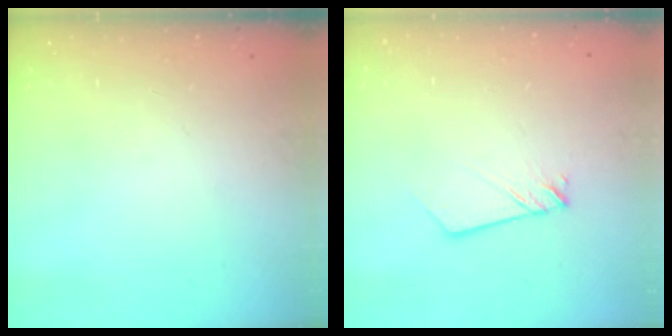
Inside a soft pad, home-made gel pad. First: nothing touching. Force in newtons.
{"total": 2.4, "press": 2.4, "slide": 0.1}